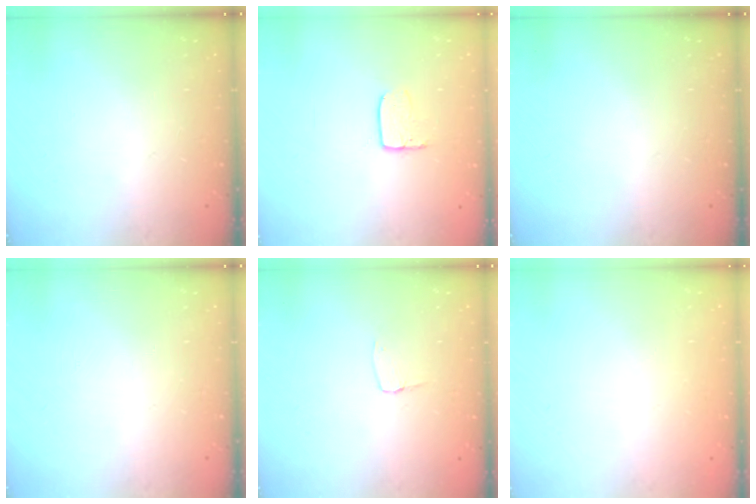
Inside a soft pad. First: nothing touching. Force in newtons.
{"total": 5.8, "press": 5.8, "slide": 0.4}
{"total": 0.0}
{"total": 0.0}
{"total": 2.9, "press": 2.9, "slide": 0.3}
{"total": 0.0}